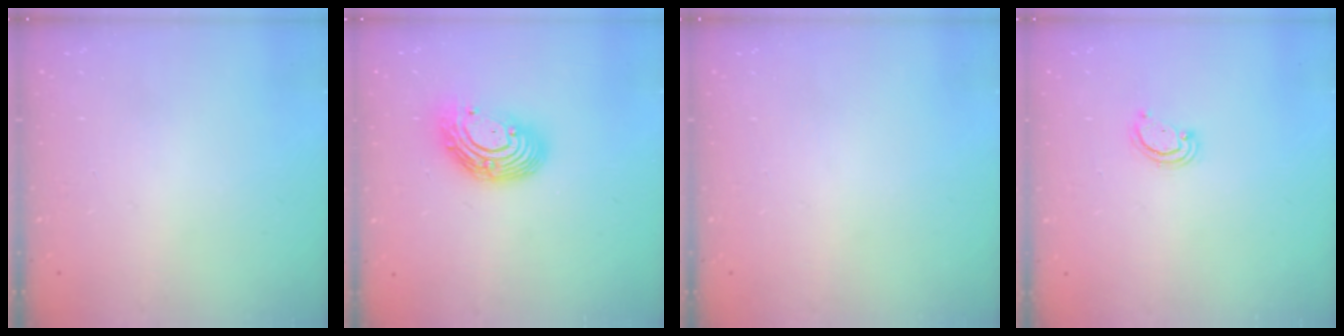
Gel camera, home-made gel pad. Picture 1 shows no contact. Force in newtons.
{"total": 13.2, "press": 13.1, "slide": 1.3}
{"total": 0.0}
{"total": 2.3, "press": 2.3, "slide": 0.3}